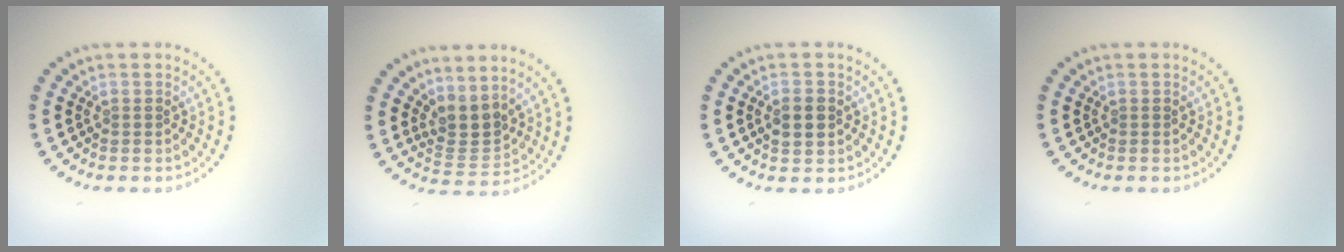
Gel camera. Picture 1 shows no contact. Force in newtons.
{"total": 2.8, "press": 2.2, "slide": 1.8}
{"total": 2.4, "press": 2.4, "slide": 0.2}
{"total": 0.0}